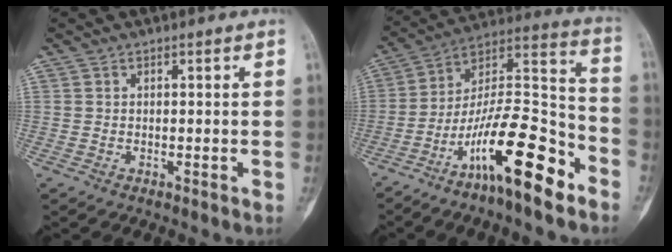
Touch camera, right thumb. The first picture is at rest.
{"total": 19.5, "force": [-11.2, 4.9, 15.2], "torque": [-0.263, 0.088, -0.192]}